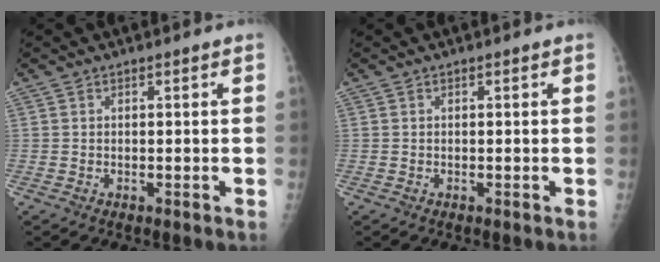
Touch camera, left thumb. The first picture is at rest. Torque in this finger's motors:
{"motor_torque": [0.00, 0.00, 0.00, 0.00, 0.00]}